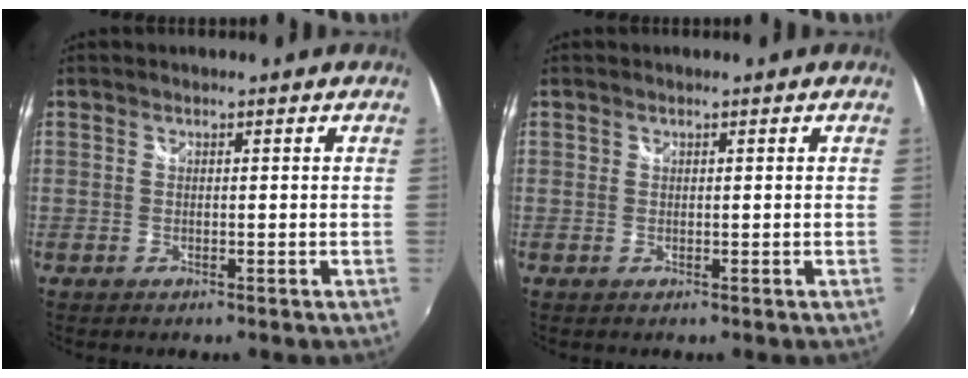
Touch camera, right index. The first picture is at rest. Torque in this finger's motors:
{"motor_torque": [-0.09, 0.02, -0.02, 0.01]}